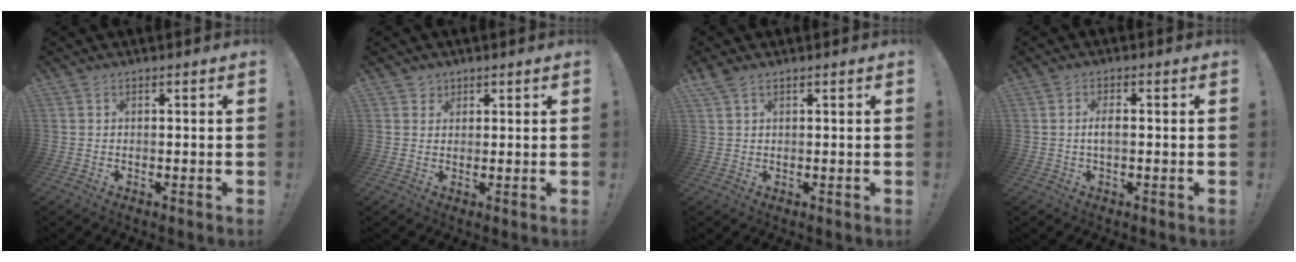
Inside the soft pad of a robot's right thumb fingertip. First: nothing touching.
{"total": 2.3, "force": [1.5, 1.8, 0.0], "torque": [0.003, -0.009, 0.025]}
{"total": 2.5, "force": [1.7, 1.1, 1.4], "torque": [-0.032, -0.002, 0.032]}
{"total": 2.9, "force": [-0.2, 1.0, 2.7], "torque": [-0.053, 0.002, -0.008]}